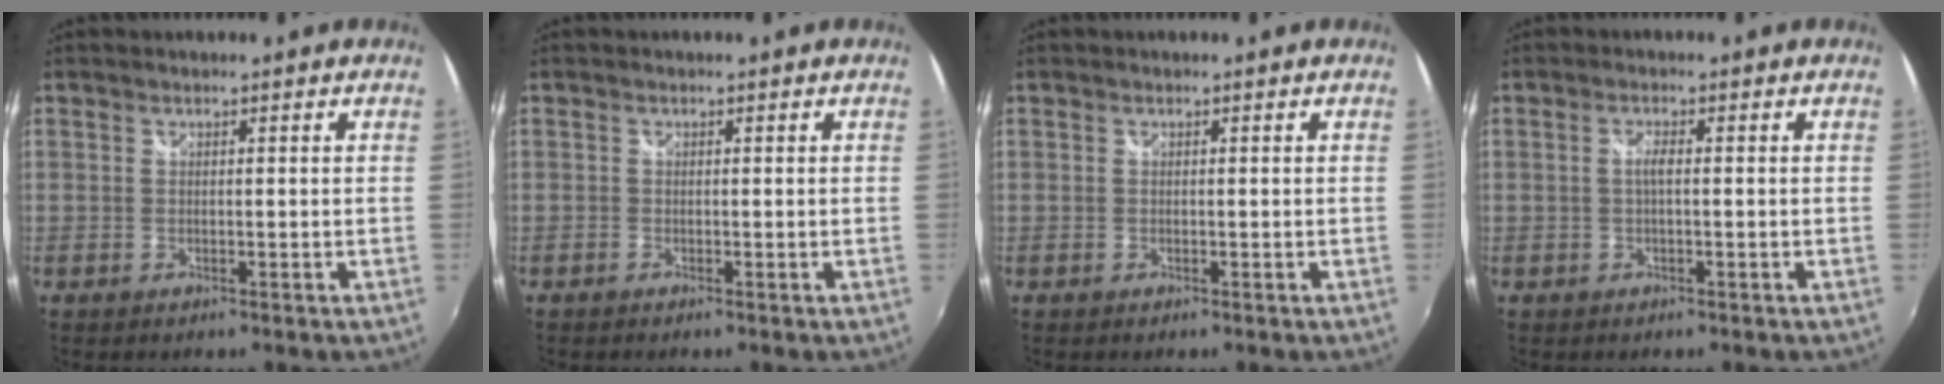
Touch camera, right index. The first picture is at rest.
{"total": 0.5, "force": [-0.4, 0.3, 0.0], "torque": [-0.002, -0.002, -0.012]}
{"total": 0.0}
{"total": 1.5, "force": [-0.2, 0.2, 1.5], "torque": [-0.028, 0.003, -0.006]}